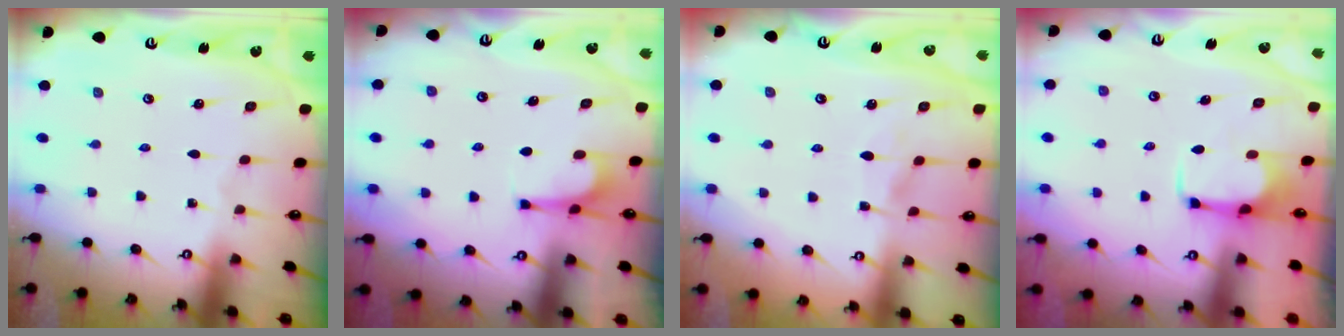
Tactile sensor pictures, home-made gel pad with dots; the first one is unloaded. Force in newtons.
{"total": 4.1, "press": 4.1, "slide": 0.3}
{"total": 1.3, "press": 0.8, "slide": 1.0}
{"total": 2.8, "press": 2.7, "slide": 0.9}